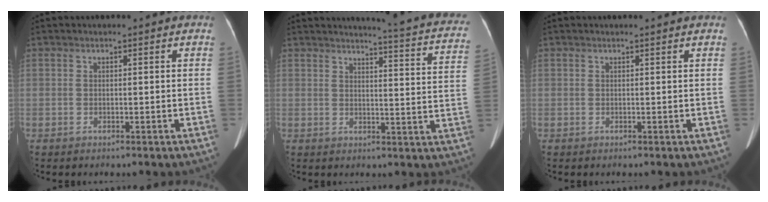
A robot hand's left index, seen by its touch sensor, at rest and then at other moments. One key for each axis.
{"total": 15.6, "fx": 14.5, "fy": 0.8, "fz": 5.7, "tx": -0.058, "ty": -0.072, "tz": 0.137}
{"total": 0.5, "fx": 0.5, "fy": 0.0, "fz": 0.2, "tx": -0.004, "ty": 0.001, "tz": 0.006}